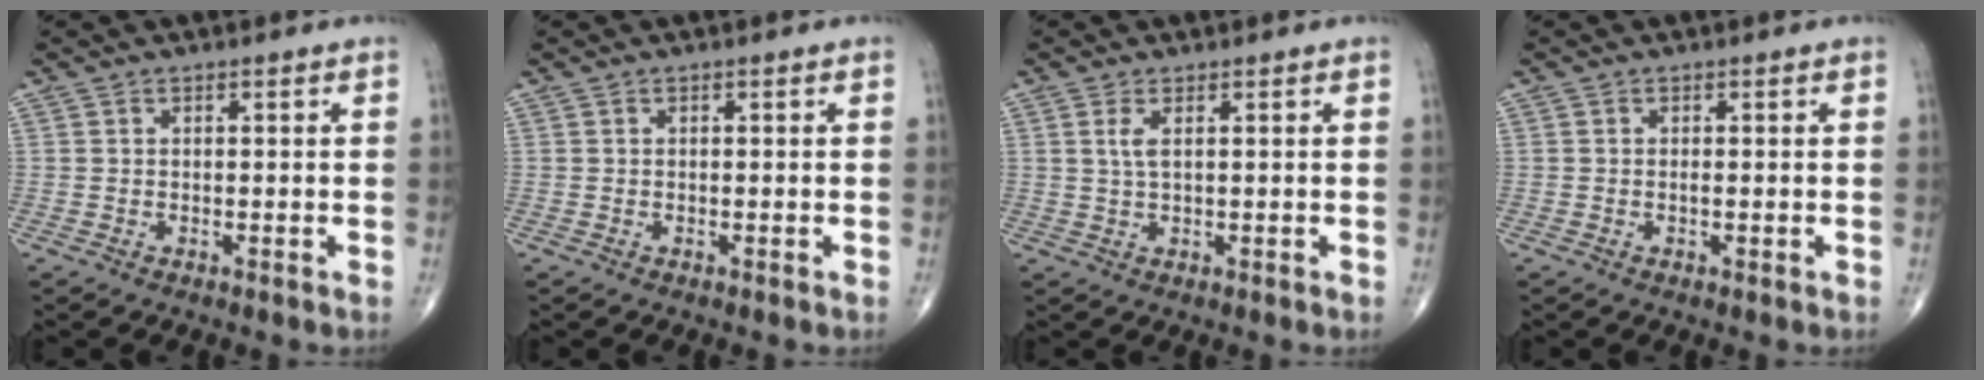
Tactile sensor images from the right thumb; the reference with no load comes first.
{"total": 0.0}
{"total": 2.4, "force": [0.8, 0.7, 2.1], "torque": [-0.051, 0.001, 0.023]}
{"total": 0.7, "force": [-0.1, 0.2, 0.7], "torque": [-0.009, -0.001, -0.003]}